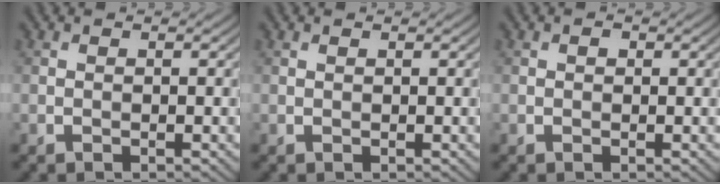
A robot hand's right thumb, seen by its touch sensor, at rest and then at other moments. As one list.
[{"total": 0.0}, {"total": 0.7, "force": [0.2, 0.5, 0.3], "torque": [-0.002, -0.003, 0.000]}]